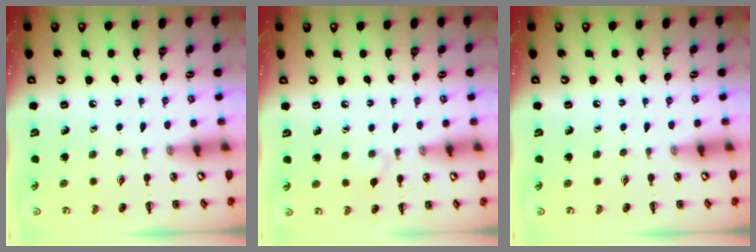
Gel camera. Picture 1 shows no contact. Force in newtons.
{"total": 3.8, "press": 3.5, "slide": 1.5}
{"total": 0.0}